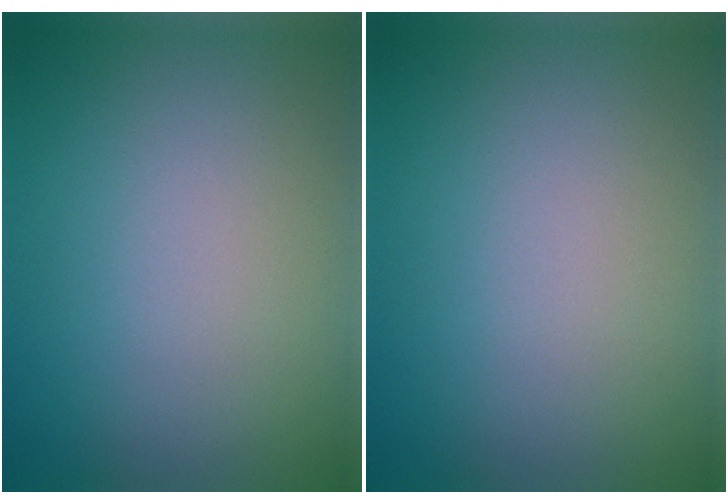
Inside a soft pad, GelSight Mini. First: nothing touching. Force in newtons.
{"total": 0.0}